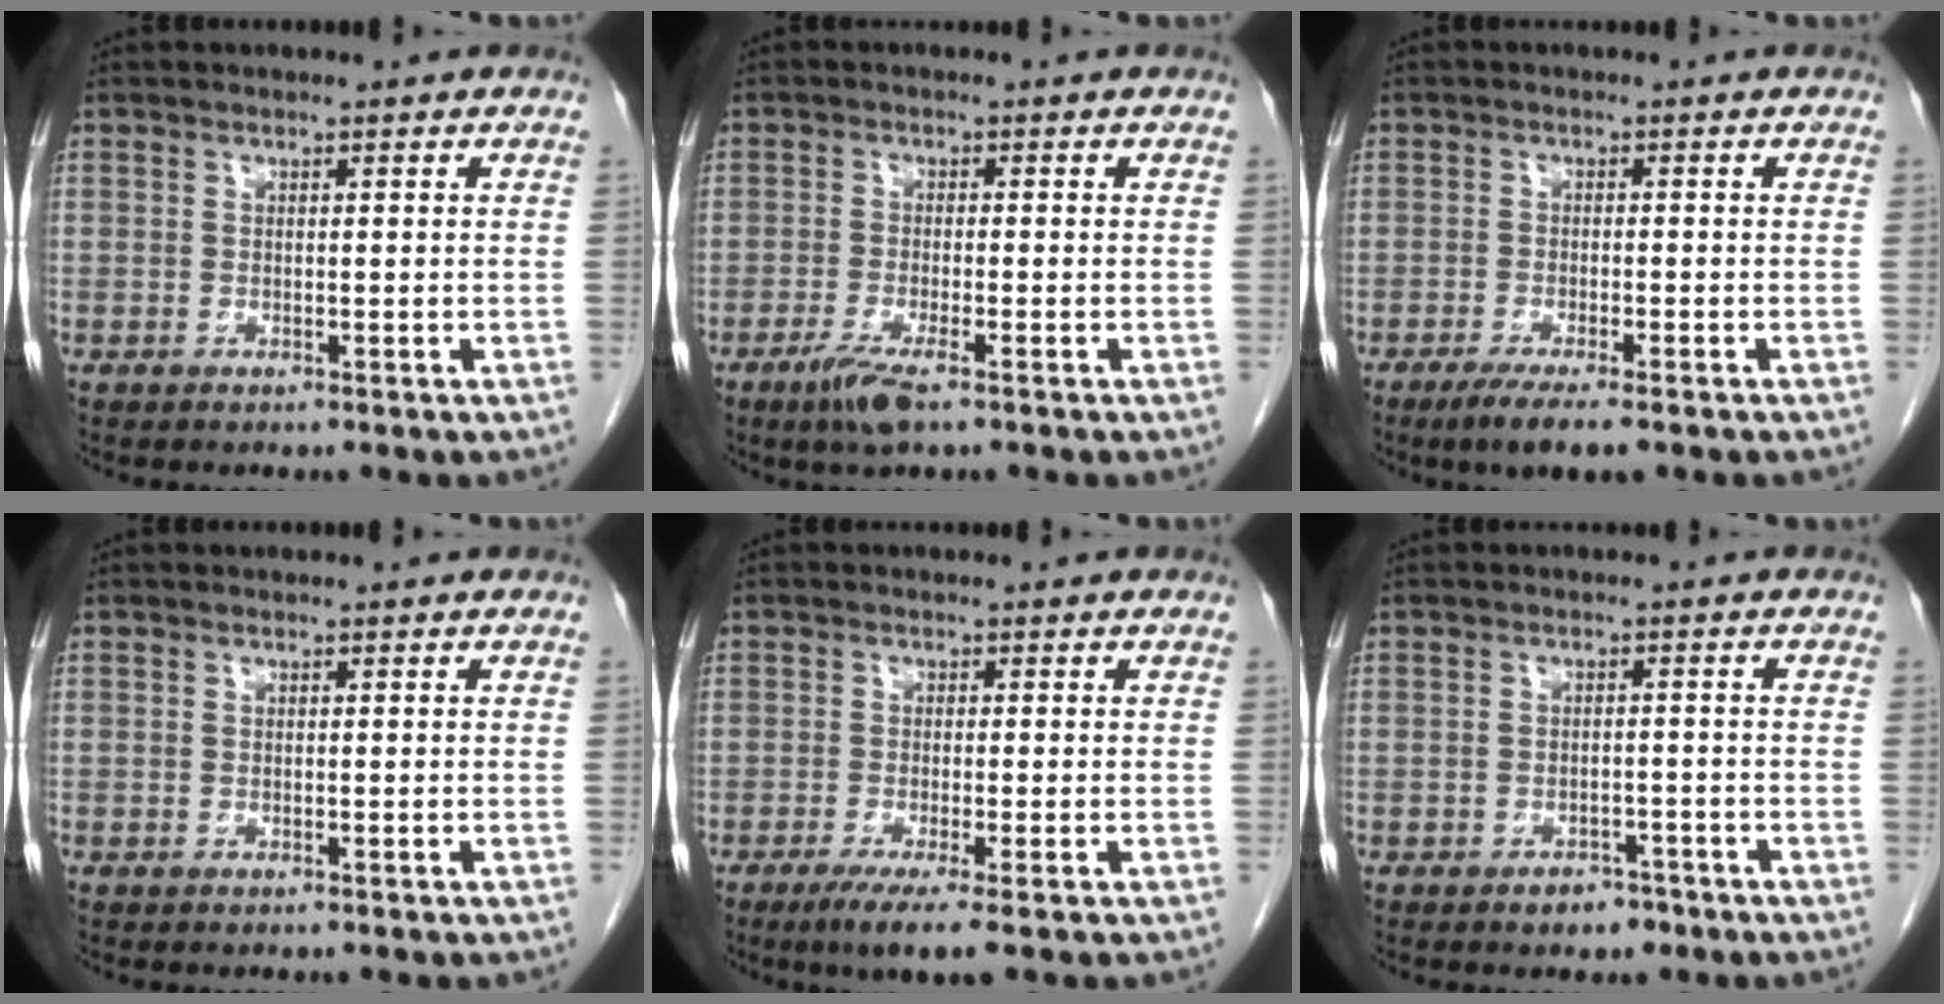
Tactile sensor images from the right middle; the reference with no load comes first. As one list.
[{"total": 4.2, "force": [-2.7, 0.4, 3.3], "torque": [-0.070, -0.011, -0.050]}, {"total": 5.5, "force": [-3.8, 0.7, 4.0], "torque": [-0.065, -0.014, -0.057]}, {"total": 0.0}, {"total": 4.7, "force": [-2.8, 0.0, 3.8], "torque": [-0.063, -0.016, -0.049]}, {"total": 2.5, "force": [-1.8, 1.5, 1.0], "torque": [-0.013, 0.004, -0.020]}]